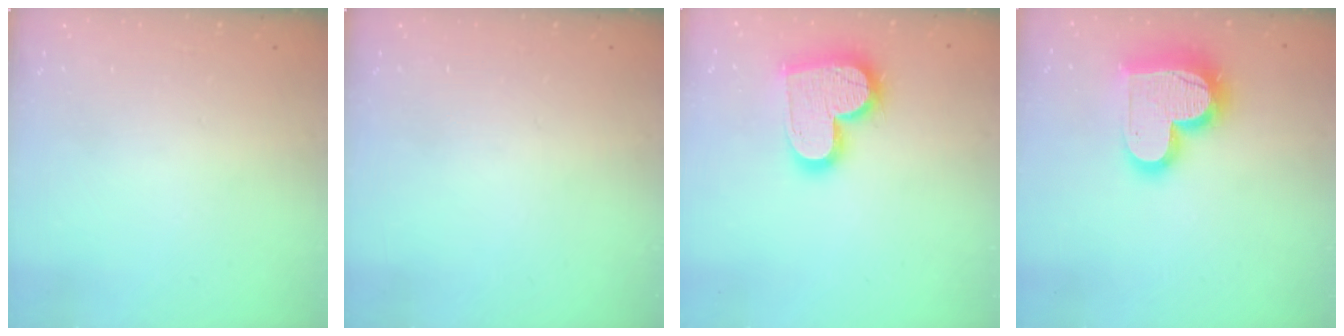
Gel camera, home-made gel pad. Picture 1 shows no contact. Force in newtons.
{"total": 0.0}
{"total": 16.7, "press": 16.7, "slide": 1.1}
{"total": 18.8, "press": 18.7, "slide": 1.6}